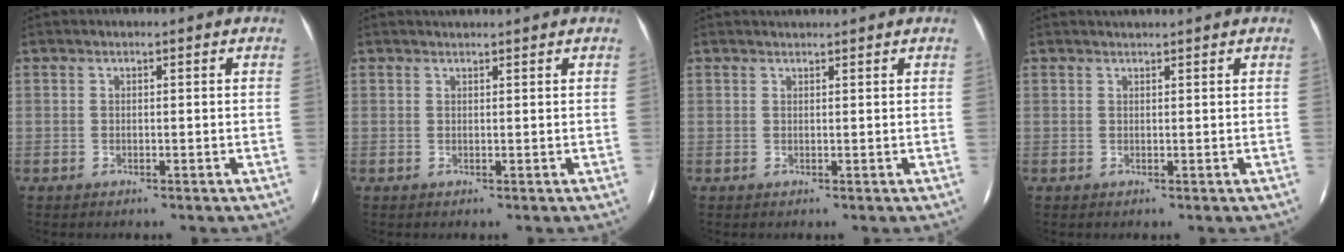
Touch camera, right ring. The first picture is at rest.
{"total": 1.5, "force": [1.5, -0.1, 0.2], "torque": [-0.010, 0.000, 0.021]}
{"total": 1.5, "force": [1.4, -0.1, 0.2], "torque": [-0.009, 0.000, 0.021]}
{"total": 1.5, "force": [1.4, -0.2, 0.2], "torque": [-0.010, -0.001, 0.021]}